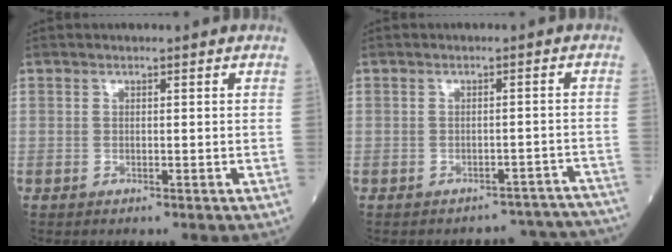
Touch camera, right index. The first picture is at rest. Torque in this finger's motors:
{"motor_torque": [0.03, -0.26, -0.31, -0.16]}